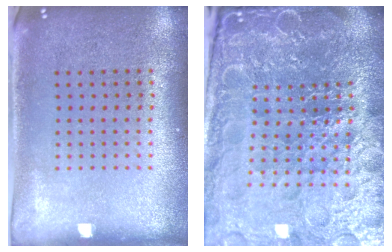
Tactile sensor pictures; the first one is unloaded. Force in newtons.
{"total": 6.9, "press": 6.0, "slide": 3.2}